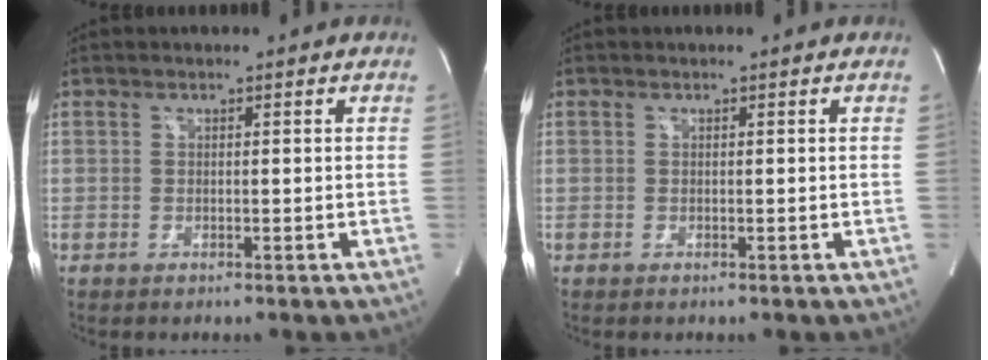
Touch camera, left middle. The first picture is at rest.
{"total": 0.0}